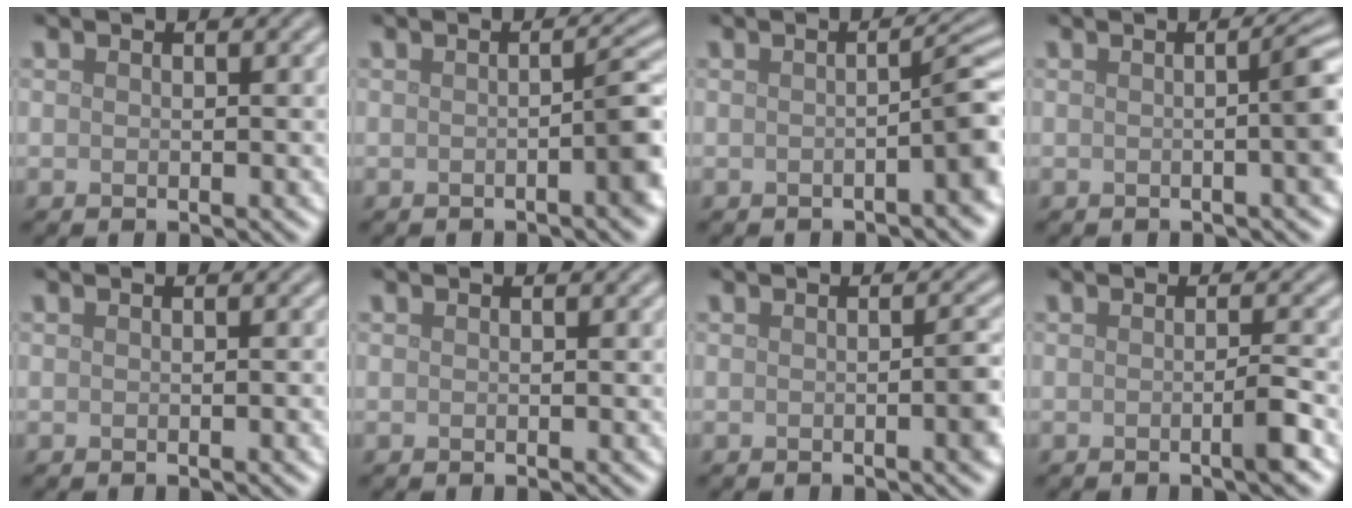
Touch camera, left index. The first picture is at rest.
{"total": 3.1, "force": [-0.5, 0.6, 3.0], "torque": [-0.032, 0.009, -0.012]}
{"total": 3.4, "force": [-1.0, 0.7, 3.2], "torque": [-0.033, 0.013, -0.021]}
{"total": 3.8, "force": [-0.1, 0.8, 3.7], "torque": [-0.037, 0.010, -0.005]}
{"total": 1.0, "force": [-0.1, 0.2, 0.9], "torque": [-0.009, 0.002, -0.001]}
{"total": 0.0}
{"total": 2.1, "force": [-0.3, 0.4, 2.0], "torque": [-0.024, 0.002, -0.005]}
{"total": 2.0, "force": [-0.6, 0.3, 1.9], "torque": [-0.027, -0.001, -0.014]}